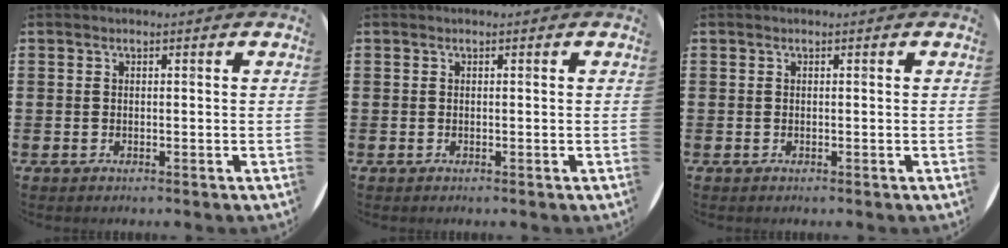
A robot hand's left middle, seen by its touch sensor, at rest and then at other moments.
{"total": 0.0}
{"total": 0.0}